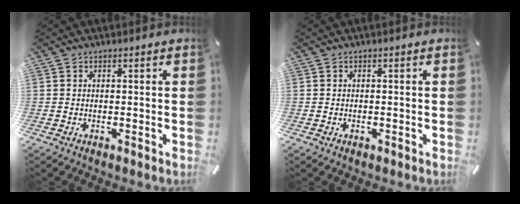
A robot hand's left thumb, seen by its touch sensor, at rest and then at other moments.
{"total": 0.6, "force": [-0.1, 0.4, 0.3], "torque": [-0.005, 0.002, -0.004]}